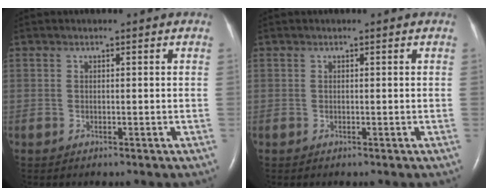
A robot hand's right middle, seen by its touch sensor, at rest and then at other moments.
{"total": 0.0}